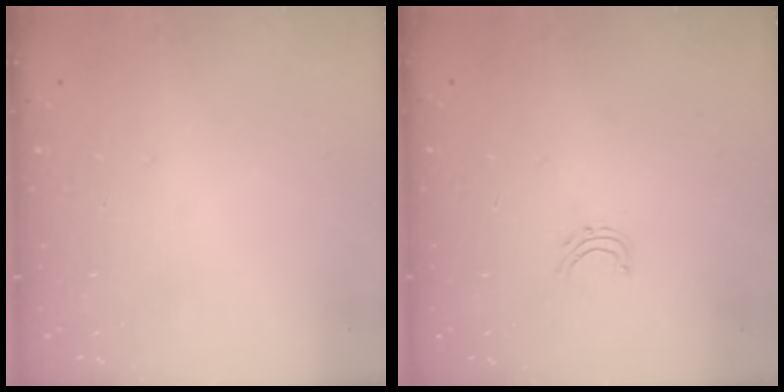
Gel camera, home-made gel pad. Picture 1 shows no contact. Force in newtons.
{"total": 3.7, "press": 3.7, "slide": 0.3}